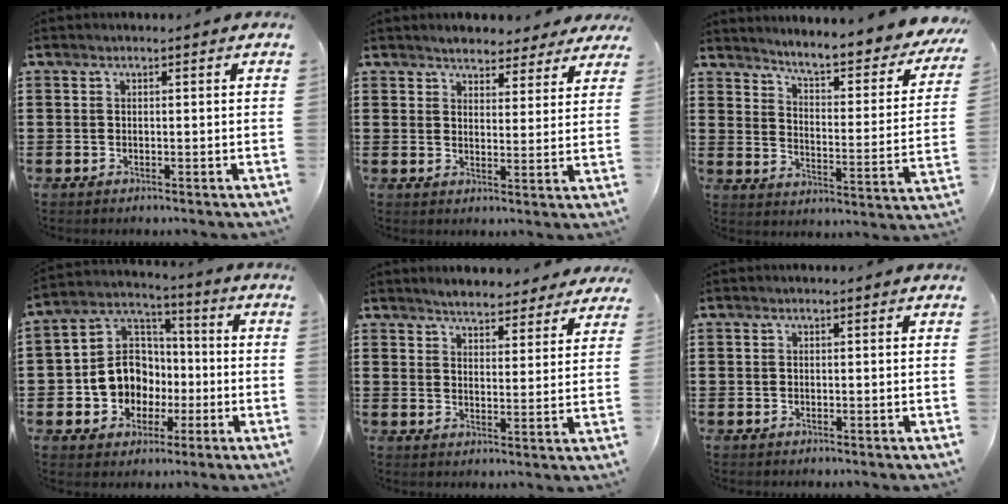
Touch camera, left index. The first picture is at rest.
{"total": 3.6, "force": [3.5, 0.9, 0.1], "torque": [-0.016, -0.006, 0.065]}
{"total": 5.1, "force": [4.7, -0.4, 2.1], "torque": [-0.055, -0.047, 0.068]}
{"total": 9.2, "force": [-2.1, 8.5, 2.9], "torque": [-0.096, 0.010, -0.037]}
{"total": 3.9, "force": [3.8, 0.6, 0.2], "torque": [-0.021, -0.013, 0.069]}
{"total": 0.0}